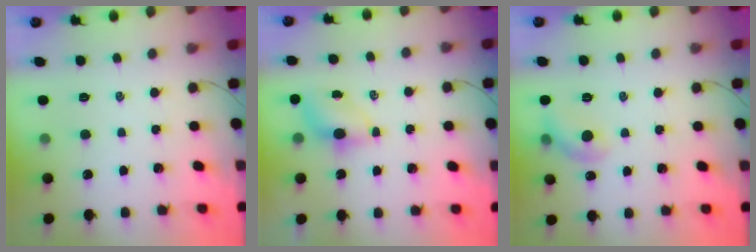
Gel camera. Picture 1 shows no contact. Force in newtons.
{"total": 4.6, "press": 4.4, "slide": 1.4}
{"total": 6.8, "press": 6.7, "slide": 1.2}